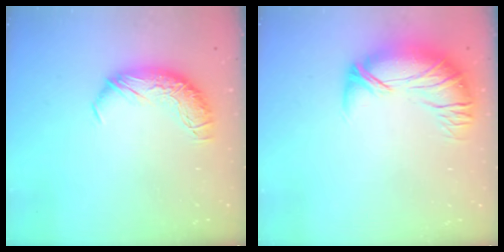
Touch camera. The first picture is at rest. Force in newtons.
{"total": 2.5, "press": 0.1, "slide": 2.5}